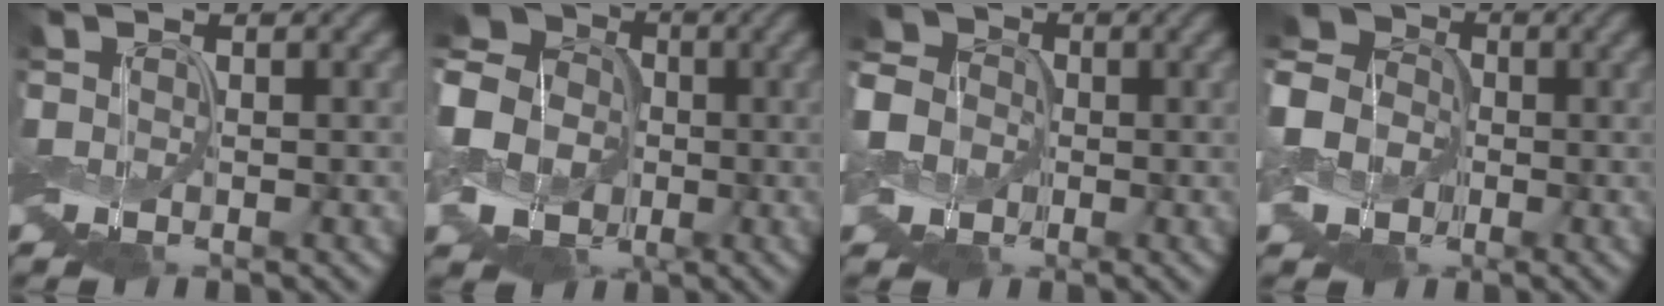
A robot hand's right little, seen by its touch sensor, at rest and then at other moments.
{"total": 14.9, "force": [-2.6, 13.5, 5.6], "torque": [-0.162, 0.004, -0.092]}
{"total": 9.6, "force": [-1.3, 8.8, 3.7], "torque": [-0.106, 0.015, -0.066]}
{"total": 9.8, "force": [-3.2, 8.4, 3.8], "torque": [-0.101, 0.002, -0.101]}